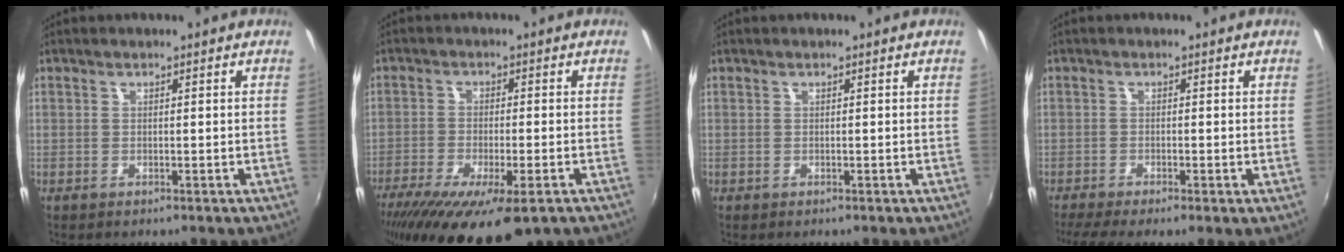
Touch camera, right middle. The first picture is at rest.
{"total": 18.1, "force": [-12.1, 5.1, 12.5], "torque": [-0.244, -0.069, -0.187]}
{"total": 0.0}
{"total": 4.9, "force": [-2.9, 0.4, 3.9], "torque": [-0.082, -0.021, -0.054]}